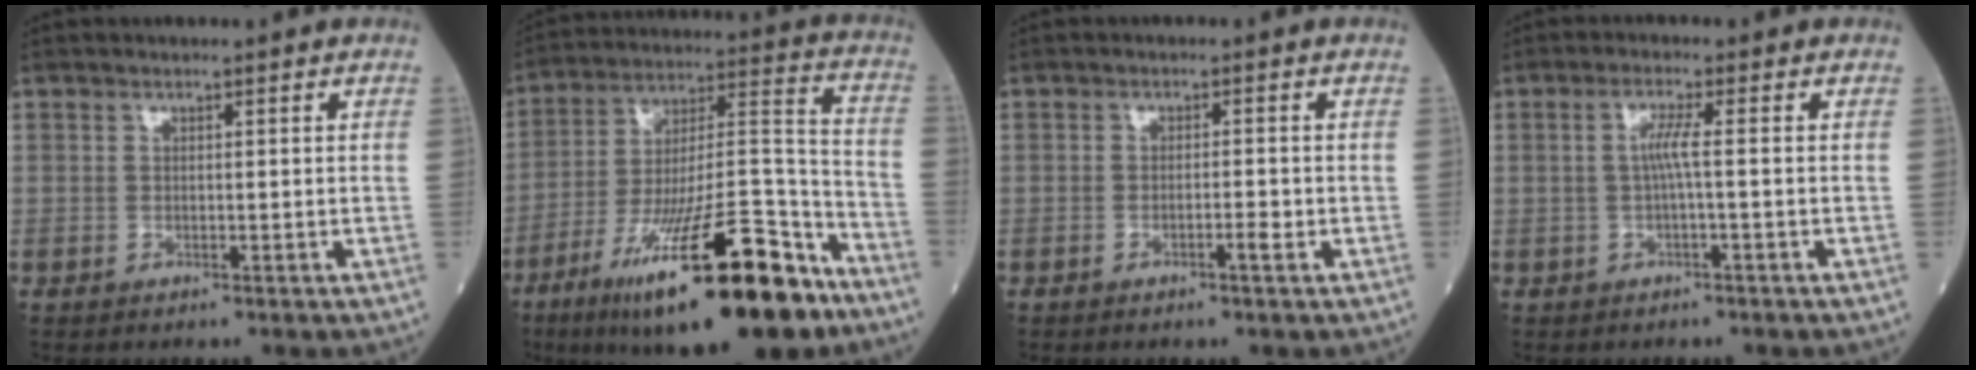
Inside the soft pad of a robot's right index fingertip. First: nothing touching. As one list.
[{"total": 25.6, "force": [-15.7, 4.6, 19.8], "torque": [-0.289, -0.011, -0.255]}, {"total": 1.6, "force": [-0.8, 0.0, 1.4], "torque": [-0.026, -0.001, -0.013]}, {"total": 2.6, "force": [-0.2, -0.2, 2.6], "torque": [-0.051, 0.004, -0.003]}]